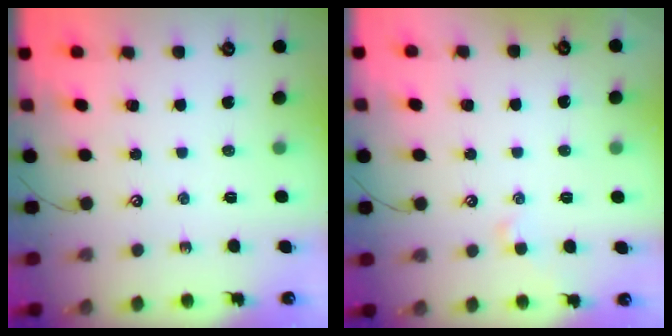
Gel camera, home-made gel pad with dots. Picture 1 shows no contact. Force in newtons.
{"total": 0.7, "press": 0.6, "slide": 0.4}